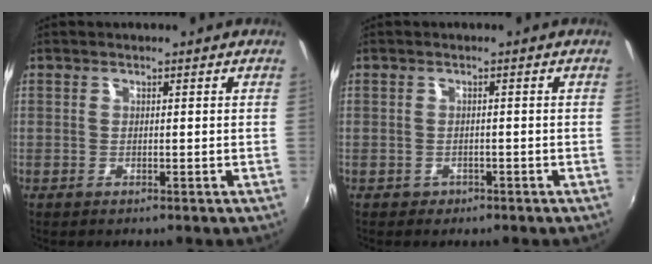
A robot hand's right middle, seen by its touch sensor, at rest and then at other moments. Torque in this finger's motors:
{"motor_torque": [-0.16, -0.23, -0.04, -0.01]}